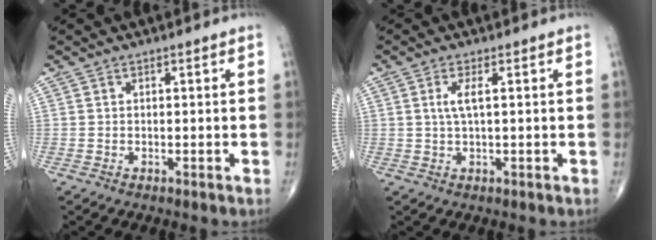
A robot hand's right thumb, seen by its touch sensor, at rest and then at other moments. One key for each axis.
{"total": 2.8, "fx": 0.5, "fy": 0.6, "fz": 2.7, "tx": -0.067, "ty": 0.004, "tz": 0.013}